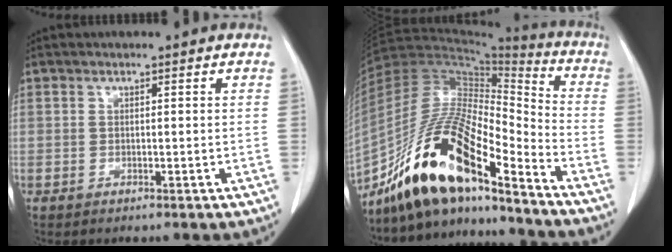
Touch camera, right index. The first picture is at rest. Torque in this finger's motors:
{"motor_torque": [1.16, -0.97, 1.05, 0.21]}